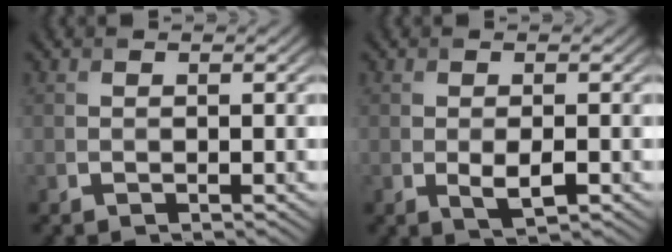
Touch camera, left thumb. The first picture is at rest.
{"total": 2.5, "force": [-0.6, 1.2, 2.1], "torque": [-0.042, -0.011, -0.004]}